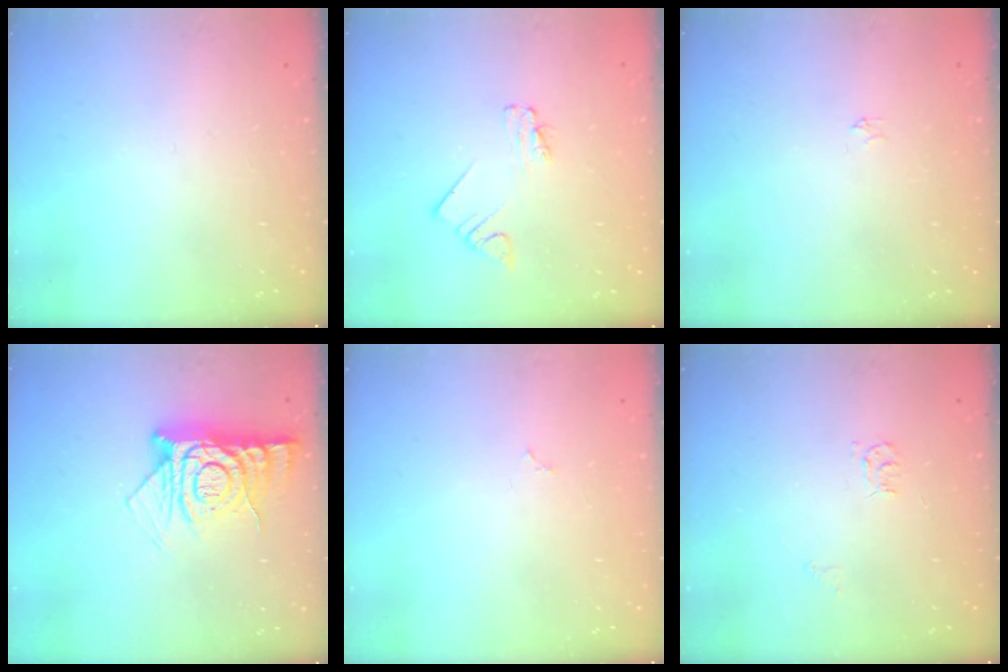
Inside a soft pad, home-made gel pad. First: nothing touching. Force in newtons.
{"total": 2.0, "press": 2.0, "slide": 0.3}
{"total": 2.2, "press": 2.2, "slide": 0.3}
{"total": 12.8, "press": 12.8, "slide": 1.0}
{"total": 1.8, "press": 1.8, "slide": 0.3}
{"total": 3.9, "press": 3.9, "slide": 0.6}